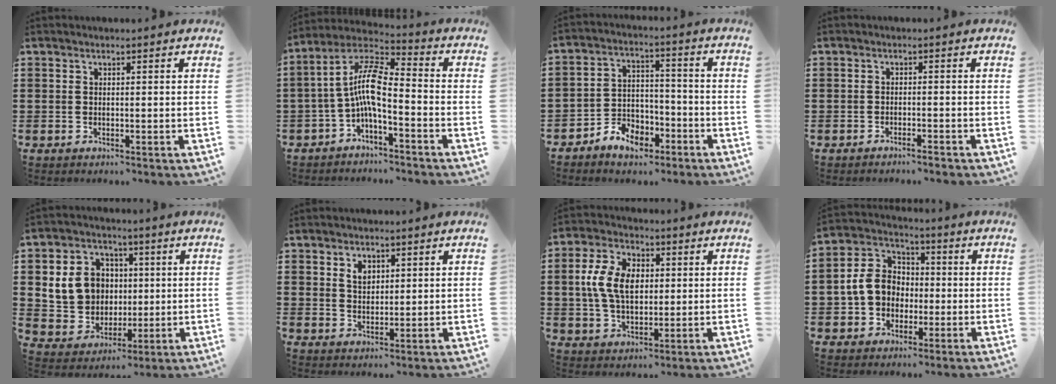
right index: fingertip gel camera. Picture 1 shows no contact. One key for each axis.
{"total": 8.3, "fx": -1.8, "fy": 2.1, "fz": 7.8, "tx": -0.179, "ty": -0.011, "tz": -0.044}
{"total": 5.4, "fx": -4.0, "fy": 3.2, "fz": 1.6, "tx": -0.030, "ty": 0.018, "tz": -0.075}
{"total": 1.2, "fx": -1.2, "fy": -0.1, "fz": 0.4, "tx": -0.009, "ty": 0.000, "tz": -0.022}
{"total": 9.2, "fx": 1.8, "fy": 8.2, "fz": 3.6, "tx": -0.104, "ty": 0.018, "tz": 0.038}
{"total": 2.6, "fx": 1.5, "fy": 1.7, "fz": 1.3, "tx": -0.032, "ty": 0.005, "tz": 0.027}
{"total": 8.6, "fx": 0.9, "fy": 5.7, "fz": 6.4, "tx": -0.160, "ty": 0.011, "tz": 0.008}
{"total": 8.0, "fx": -0.7, "fy": 6.9, "fz": 4.0, "tx": -0.112, "ty": 0.016, "tz": -0.014}